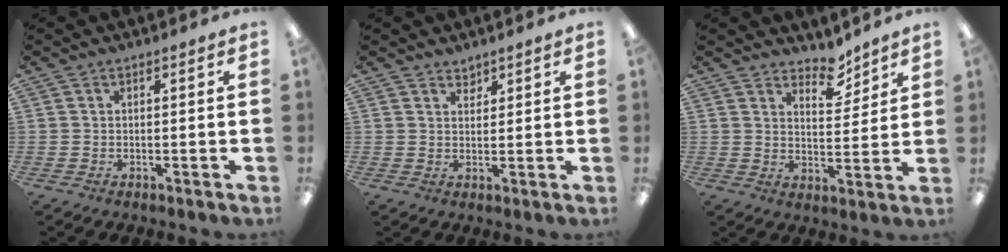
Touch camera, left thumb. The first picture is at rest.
{"total": 2.5, "force": [2.3, 1.1, 0.1], "torque": [0.012, -0.015, 0.040]}
{"total": 7.5, "force": [6.4, 3.2, 2.4], "torque": [-0.018, -0.045, 0.111]}